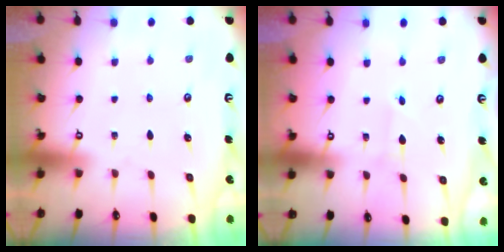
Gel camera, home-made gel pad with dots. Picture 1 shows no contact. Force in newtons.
{"total": 0.7, "press": 0.7, "slide": 0.0}